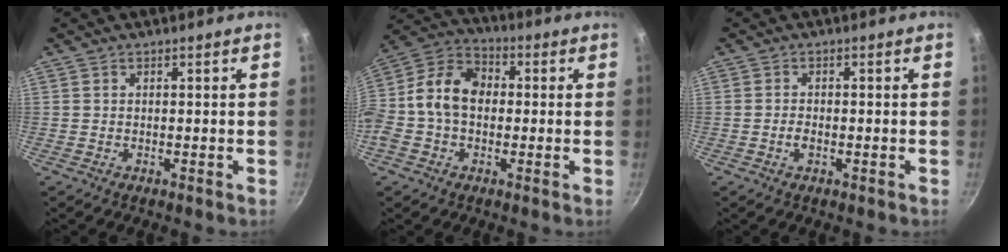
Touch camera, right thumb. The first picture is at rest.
{"total": 12.7, "force": [-0.3, 9.4, 8.5], "torque": [-0.128, 0.039, -0.031]}
{"total": 1.9, "force": [-0.6, 1.0, 1.5], "torque": [-0.034, 0.003, -0.015]}